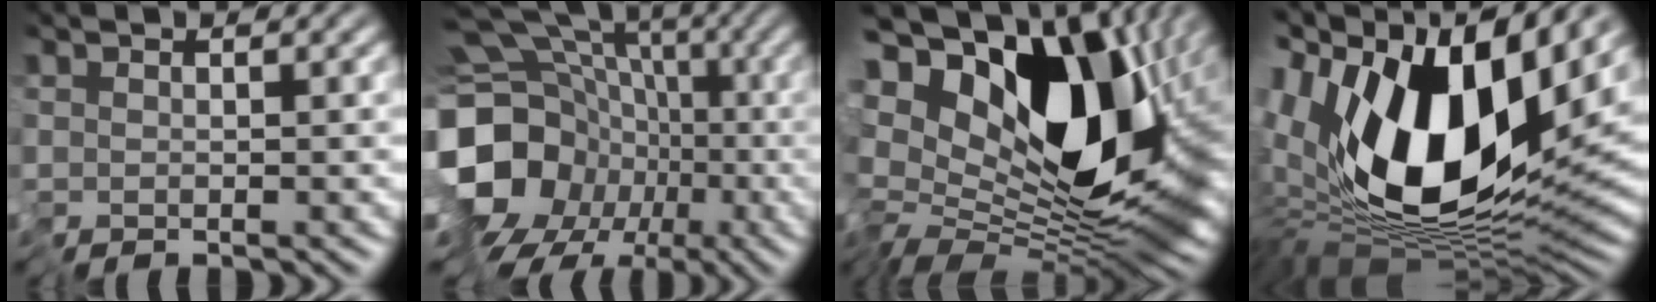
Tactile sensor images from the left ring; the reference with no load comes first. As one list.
[{"total": 18.5, "force": [-4.3, 15.5, 9.2], "torque": [-0.174, -0.003, -0.101]}, {"total": 15.5, "force": [2.8, 8.6, 12.6], "torque": [-0.223, 0.022, 0.038]}, {"total": 15.1, "force": [2.9, 7.1, 13.0], "torque": [-0.247, -0.013, 0.047]}]